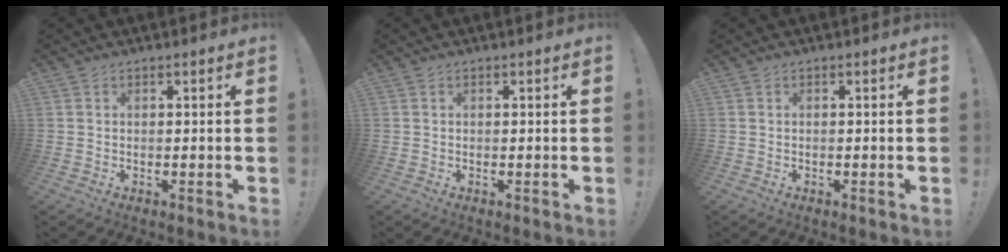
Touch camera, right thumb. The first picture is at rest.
{"total": 0.0}
{"total": 0.0}